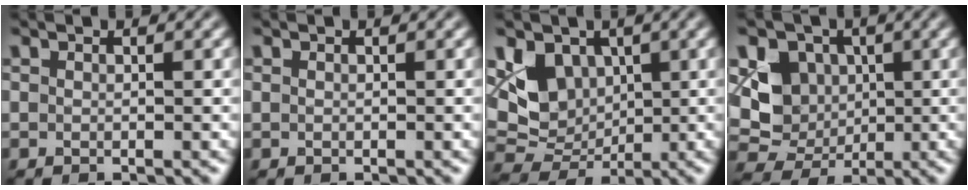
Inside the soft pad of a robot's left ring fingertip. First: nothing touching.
{"total": 0.0}
{"total": 5.9, "force": [1.3, 4.8, 3.3], "torque": [-0.056, -0.010, 0.024]}
{"total": 5.9, "force": [0.7, 5.2, 2.7], "torque": [-0.039, -0.004, 0.007]}